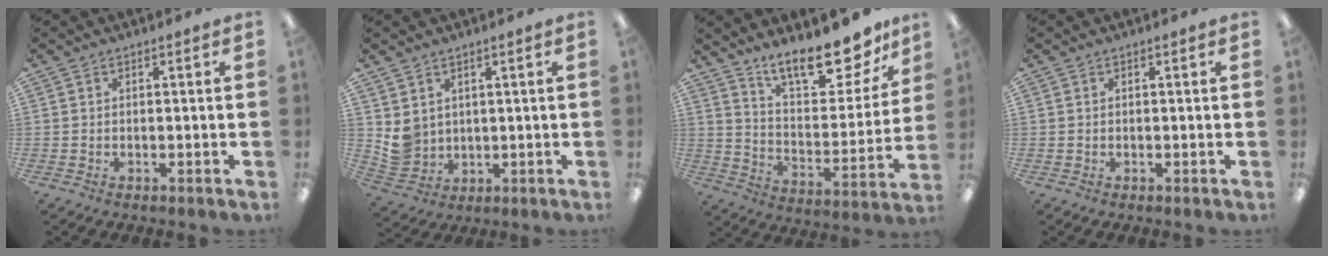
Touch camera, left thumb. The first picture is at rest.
{"total": 5.3, "force": [2.5, 4.5, 0.9], "torque": [-0.026, -0.011, 0.053]}
{"total": 18.7, "force": [15.0, 6.0, 9.3], "torque": [-0.142, -0.103, 0.256]}
{"total": 0.0}